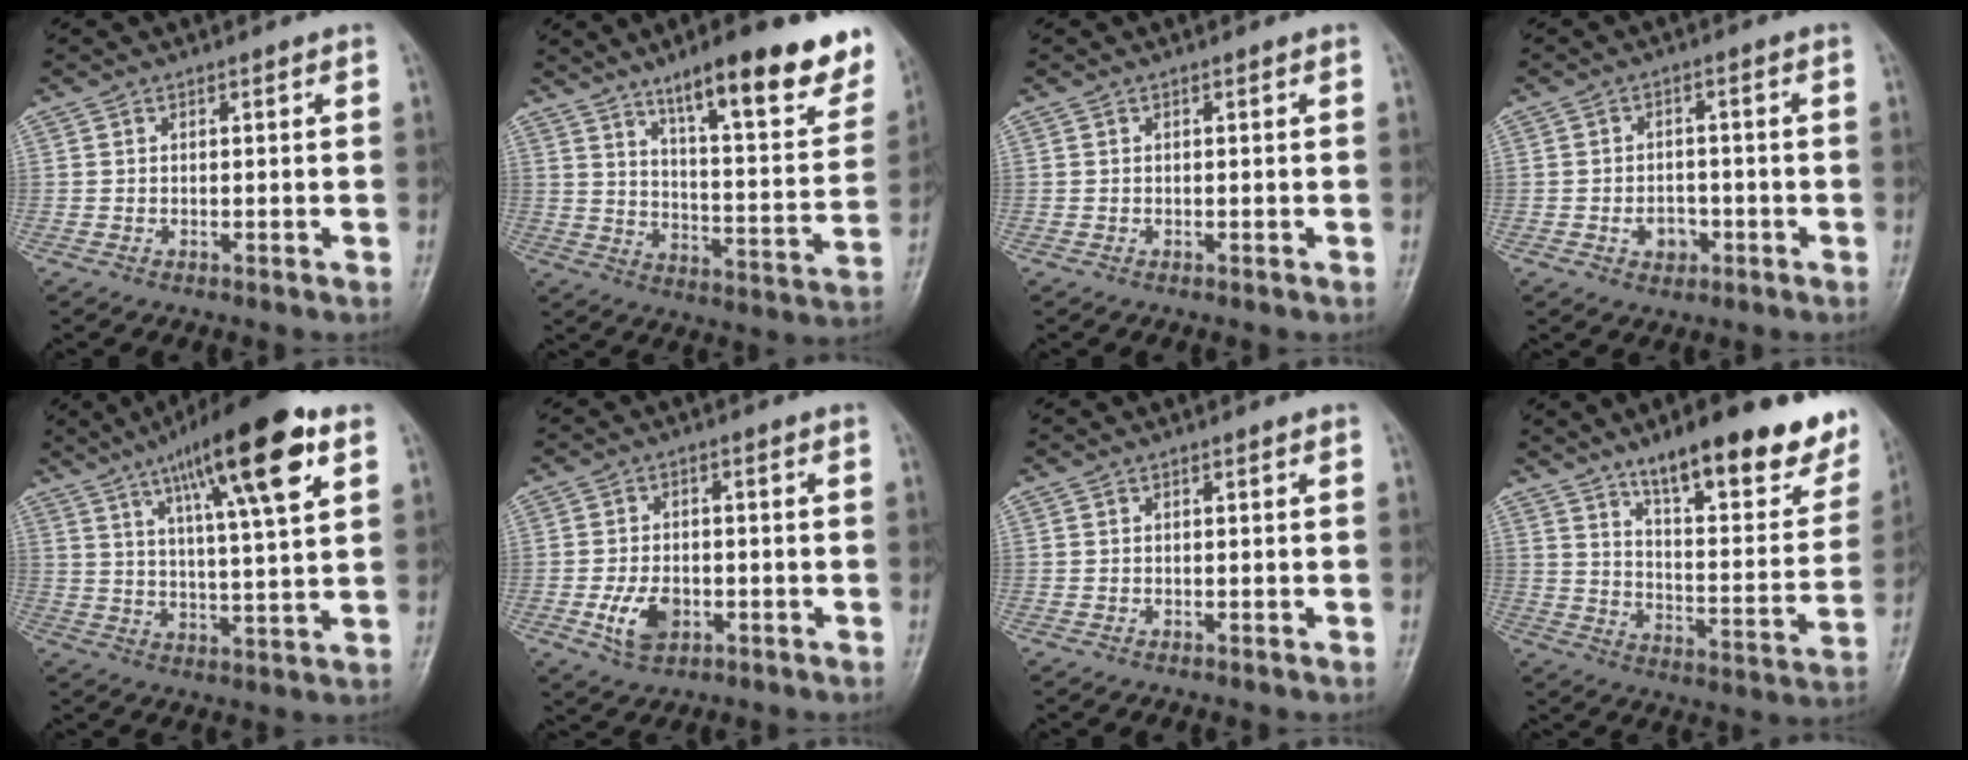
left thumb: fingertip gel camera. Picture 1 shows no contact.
{"total": 21.2, "force": [13.9, 4.8, 15.3], "torque": [-0.181, -0.061, 0.208]}
{"total": 0.0}
{"total": 4.4, "force": [-1.6, 3.3, 2.4], "torque": [-0.018, 0.013, -0.023]}
{"total": 18.6, "force": [9.3, 3.7, 15.7], "torque": [-0.236, -0.019, 0.147]}
{"total": 6.6, "force": [-2.1, 4.3, 4.6], "torque": [-0.078, 0.004, -0.034]}
{"total": 0.0}
{"total": 23.2, "force": [15.8, 6.9, 15.5], "torque": [-0.169, -0.070, 0.228]}